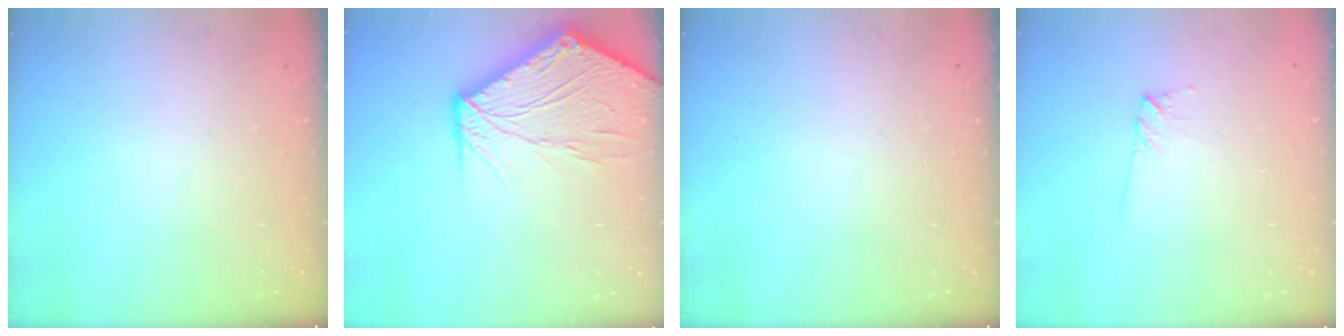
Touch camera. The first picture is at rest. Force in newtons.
{"total": 14.8, "press": 14.6, "slide": 1.8}
{"total": 0.0}
{"total": 5.6, "press": 5.5, "slide": 0.9}